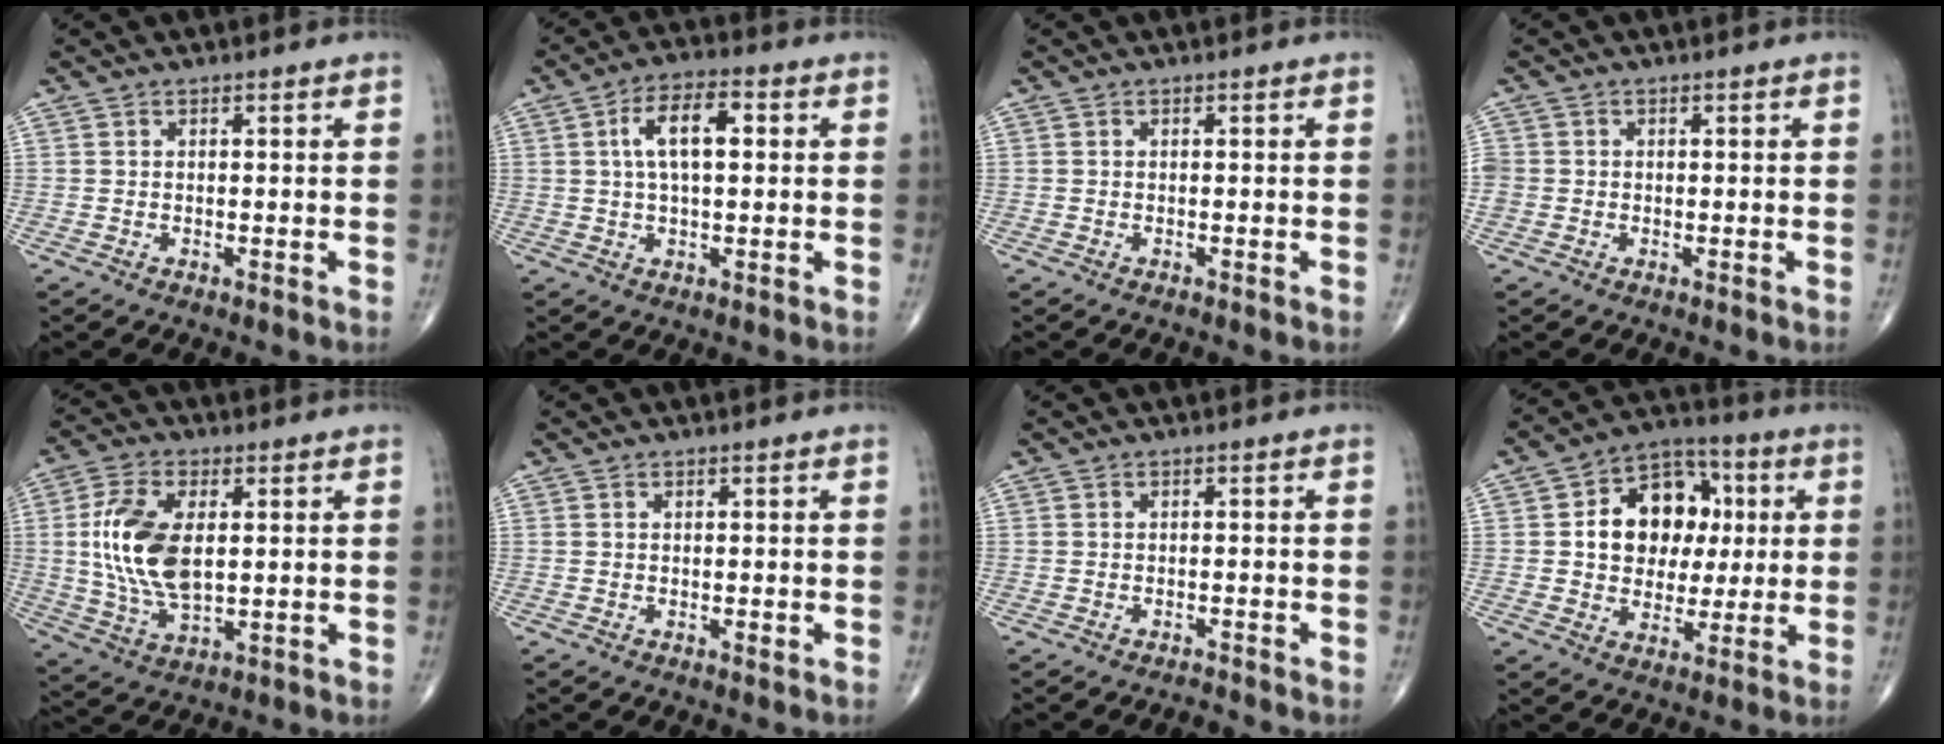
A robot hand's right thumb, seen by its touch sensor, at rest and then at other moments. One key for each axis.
{"total": 8.6, "fx": 1.7, "fy": 3.9, "fz": 7.5, "tx": -0.130, "ty": 0.016, "tz": 0.023}
{"total": 0.0}
{"total": 2.7, "fx": -0.3, "fy": 2.5, "fz": 1.0, "tx": -0.019, "ty": 0.008, "tz": -0.006}
{"total": 14.0, "fx": 1.6, "fy": 7.4, "fz": 11.7, "tx": -0.238, "ty": -0.007, "tz": 0.034}
{"total": 0.6, "fx": -0.1, "fy": 0.4, "fz": 0.5, "tx": -0.007, "ty": -0.002, "tz": -0.002}
{"total": 1.0, "fx": -0.9, "fy": 0.0, "fz": -0.1, "tx": -0.005, "ty": 0.003, "tz": -0.015}
{"total": 15.3, "fx": 2.4, "fy": 11.6, "fz": 9.7, "tx": -0.101, "ty": 0.017, "tz": 0.036}